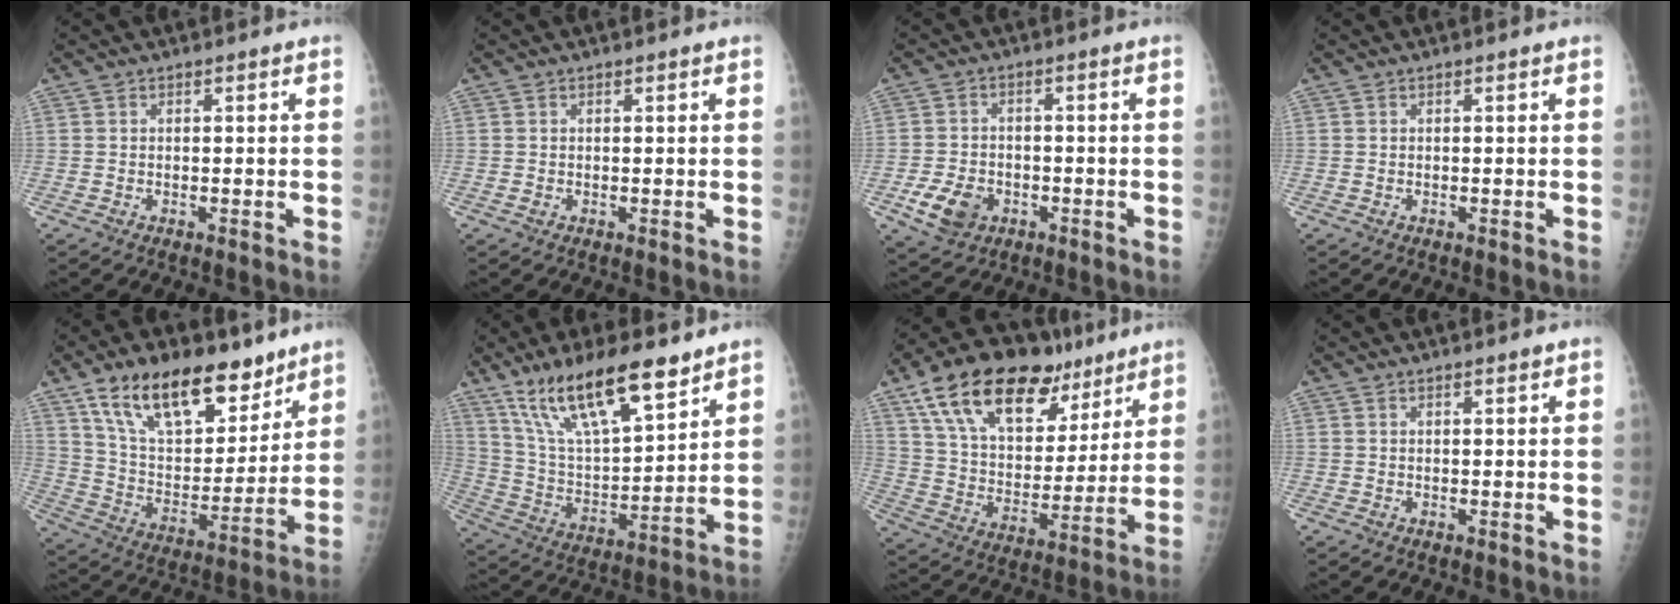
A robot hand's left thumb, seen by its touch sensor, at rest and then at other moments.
{"total": 0.6, "force": [0.1, 0.5, 0.2], "torque": [-0.001, 0.000, 0.001]}
{"total": 7.3, "force": [-2.8, 5.5, 3.9], "torque": [-0.063, 0.010, -0.045]}
{"total": 0.0}
{"total": 21.6, "force": [14.2, 10.7, 12.3], "torque": [-0.163, -0.059, 0.249]}
{"total": 19.8, "force": [13.4, 6.4, 13.1], "torque": [-0.204, -0.055, 0.251]}
{"total": 25.0, "force": [15.1, 13.1, 14.9], "torque": [-0.216, -0.025, 0.258]}
{"total": 1.0, "force": [0.7, 0.2, 0.6], "torque": [-0.009, -0.003, 0.012]}